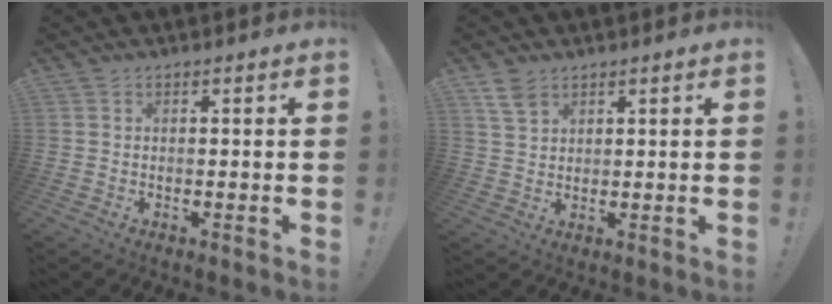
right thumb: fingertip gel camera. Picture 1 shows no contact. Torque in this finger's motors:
{"motor_torque": [0.39, 0.28, 0.29, 0.11, -0.05]}